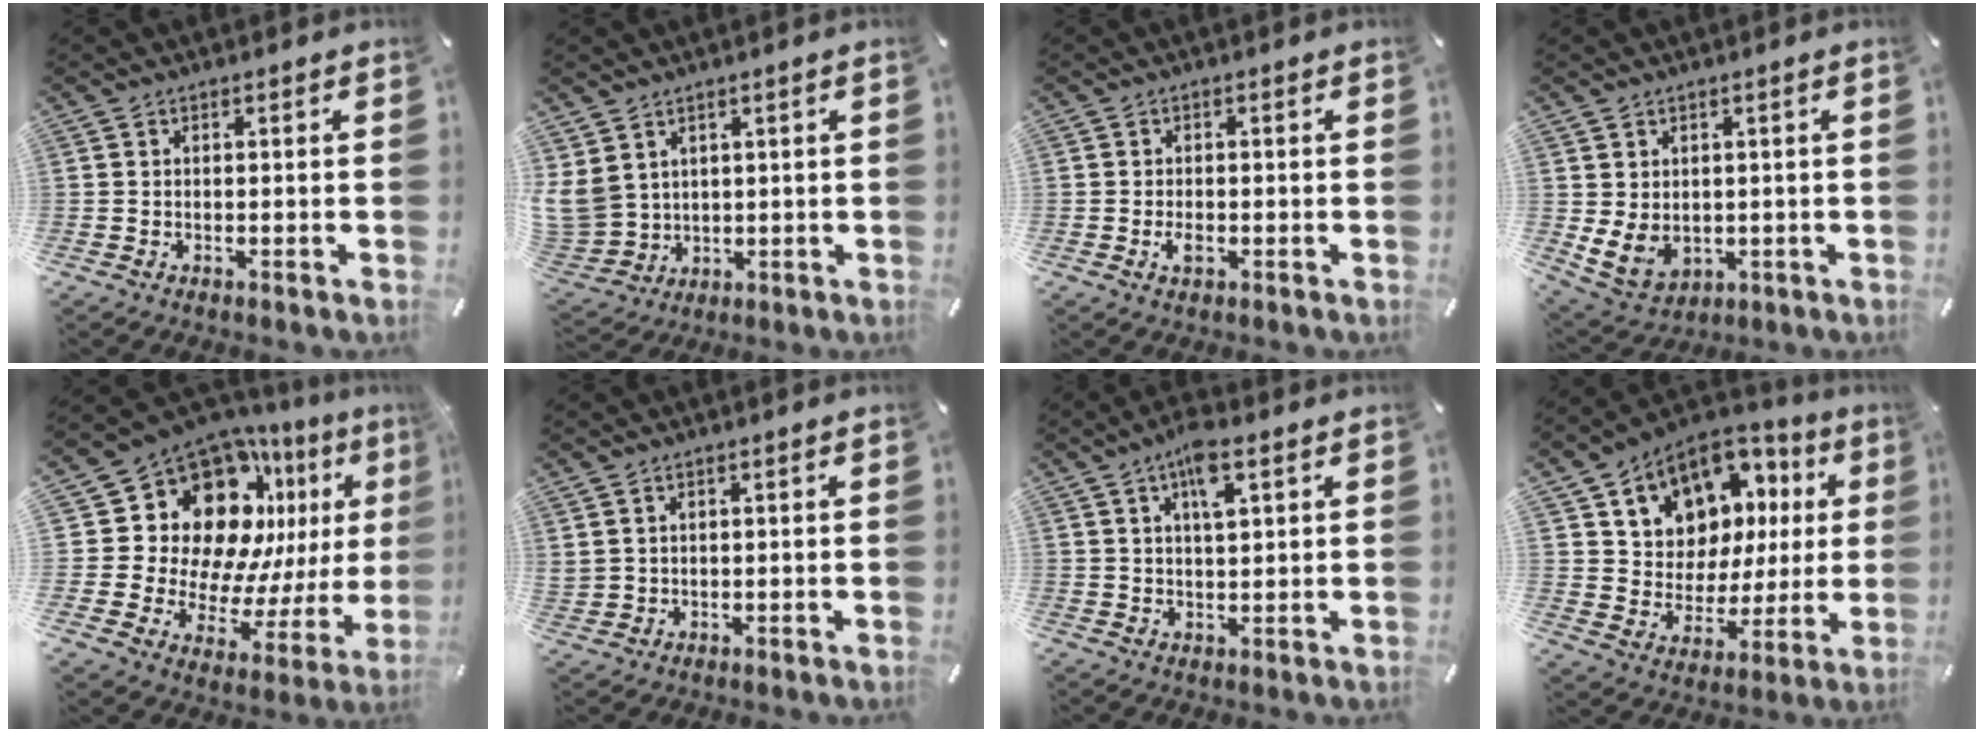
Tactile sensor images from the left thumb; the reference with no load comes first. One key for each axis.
{"total": 8.1, "fx": 3.2, "fy": 7.1, "fz": 2.3, "tx": -0.089, "ty": -0.021, "tz": 0.061}
{"total": 2.2, "fx": -0.8, "fy": 1.2, "fz": 1.7, "tx": -0.038, "ty": 0.000, "tz": -0.016}
{"total": 6.3, "fx": 1.1, "fy": 5.4, "fz": 3.0, "tx": -0.070, "ty": -0.006, "tz": 0.025}
{"total": 19.7, "fx": 9.9, "fy": 13.6, "fz": 10.3, "tx": -0.166, "ty": -0.109, "tz": 0.195}
{"total": 1.5, "fx": 1.2, "fy": 0.8, "fz": 0.5, "tx": -0.012, "ty": -0.002, "tz": 0.022}
{"total": 6.7, "fx": 3.4, "fy": 2.3, "fz": 5.3, "tx": -0.097, "ty": 0.001, "tz": 0.055}
{"total": 10.9, "fx": 5.9, "fy": 8.9, "fz": 2.4, "tx": -0.057, "ty": -0.056, "tz": 0.113}